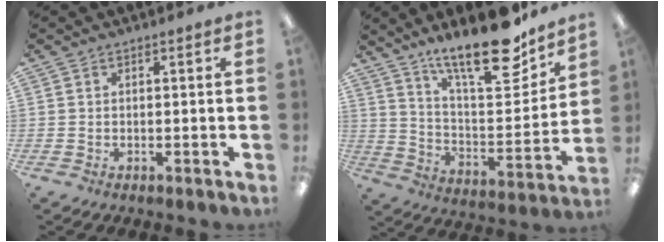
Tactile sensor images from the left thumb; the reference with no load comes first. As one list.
[{"total": 20.6, "force": [16.2, 4.9, 11.7], "torque": [-0.183, -0.119, 0.267]}]